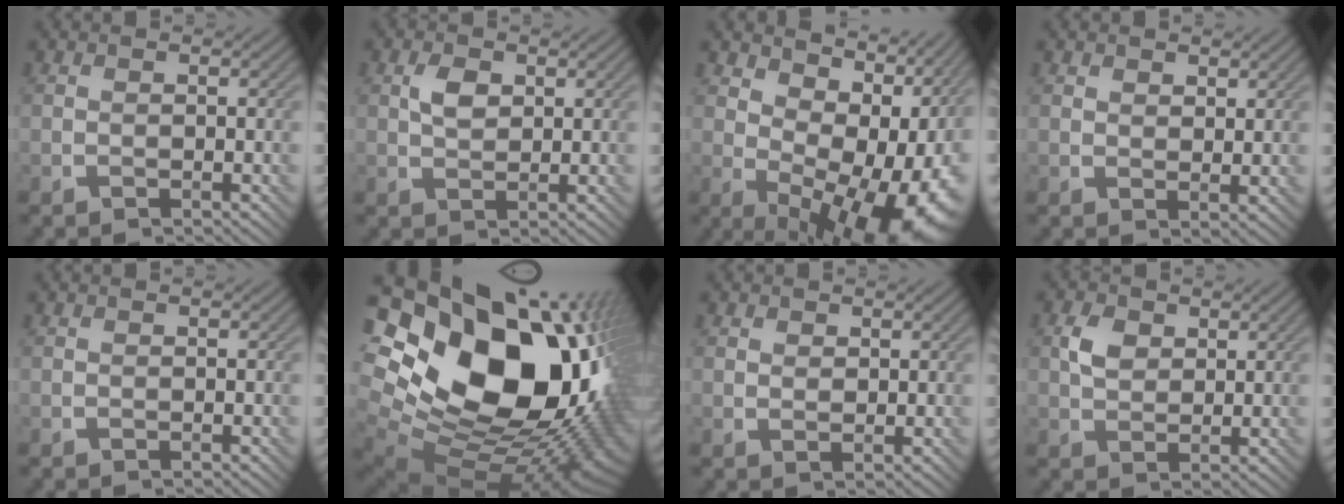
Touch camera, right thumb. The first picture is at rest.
{"total": 2.9, "force": [1.0, 1.9, 2.0], "torque": [-0.043, 0.002, 0.018]}
{"total": 14.9, "force": [3.1, 9.3, 11.3], "torque": [-0.134, -0.002, 0.080]}
{"total": 2.1, "force": [1.4, 1.2, 1.0], "torque": [-0.018, -0.007, 0.029]}
{"total": 0.0}
{"total": 23.9, "force": [6.1, 16.7, 16.0], "torque": [-0.353, 0.006, 0.146]}
{"total": 1.2, "force": [0.8, 0.8, 0.6], "torque": [-0.010, -0.003, 0.017]}
{"total": 3.6, "force": [1.4, 2.5, 2.2], "torque": [-0.048, 0.003, 0.025]}